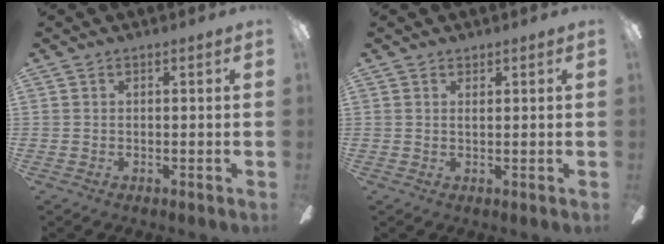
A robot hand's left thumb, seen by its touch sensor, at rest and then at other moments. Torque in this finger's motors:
{"motor_torque": [0.14, -0.21, -0.25, 0.03, 0.01]}